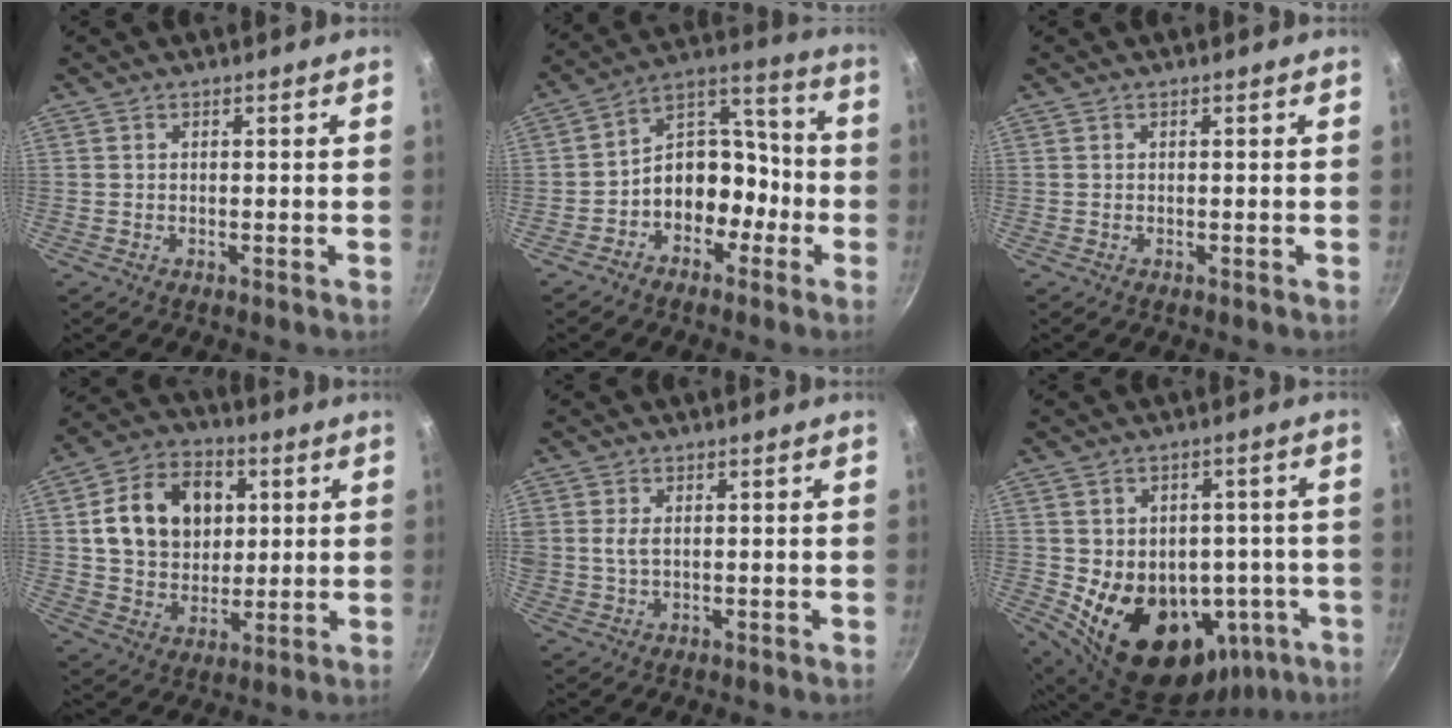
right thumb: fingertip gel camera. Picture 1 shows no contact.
{"total": 12.2, "force": [-3.9, 9.2, 7.1], "torque": [-0.044, 0.078, -0.068]}
{"total": 0.0}
{"total": 16.3, "force": [3.4, 12.6, 9.6], "torque": [-0.134, 0.008, 0.057]}
{"total": 2.6, "force": [0.5, 1.8, 1.9], "torque": [-0.035, -0.004, 0.010]}
{"total": 21.3, "force": [-4.9, 15.9, 13.3], "torque": [-0.174, 0.015, -0.041]}